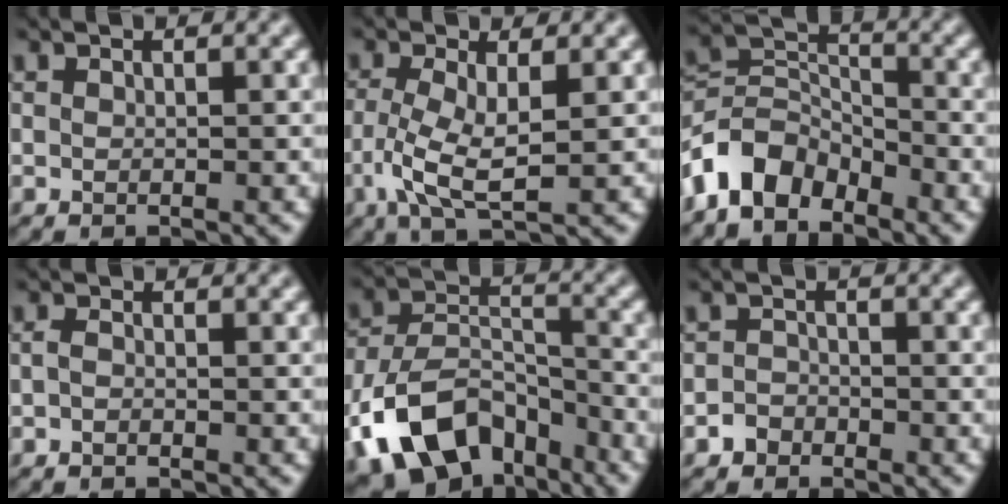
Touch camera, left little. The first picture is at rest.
{"total": 4.7, "force": [-0.7, 1.5, 4.4], "torque": [-0.101, -0.004, -0.013]}
{"total": 5.6, "force": [-4.0, 3.1, 2.4], "torque": [-0.044, 0.009, -0.088]}
{"total": 0.9, "force": [-0.4, 0.5, 0.6], "torque": [-0.015, 0.002, -0.013]}
{"total": 11.0, "force": [-6.4, 6.3, 6.2], "torque": [-0.118, 0.002, -0.124]}
{"total": 1.5, "force": [-1.1, 1.0, 0.1], "torque": [0.007, 0.006, -0.026]}